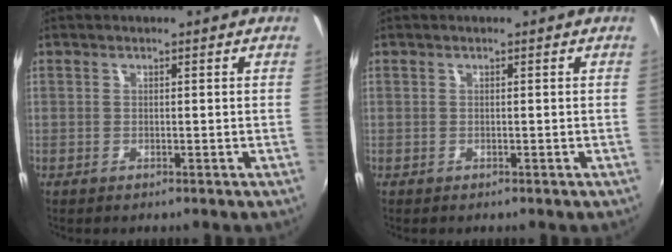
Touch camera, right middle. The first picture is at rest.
{"total": 0.0}